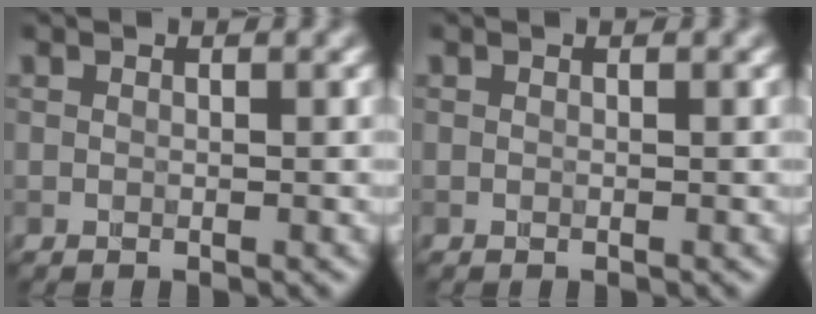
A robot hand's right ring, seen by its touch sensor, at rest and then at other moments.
{"total": 0.0}